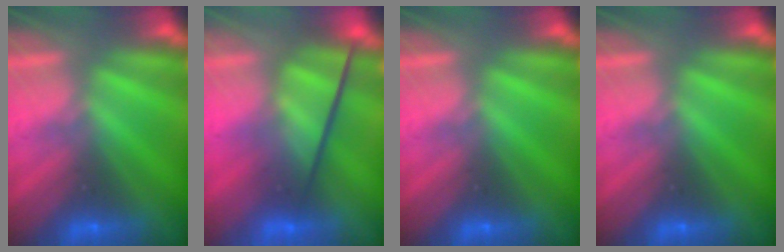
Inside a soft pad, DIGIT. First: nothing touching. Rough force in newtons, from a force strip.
{"total": 3.7}
{"total": 0.0}
{"total": 0.0}